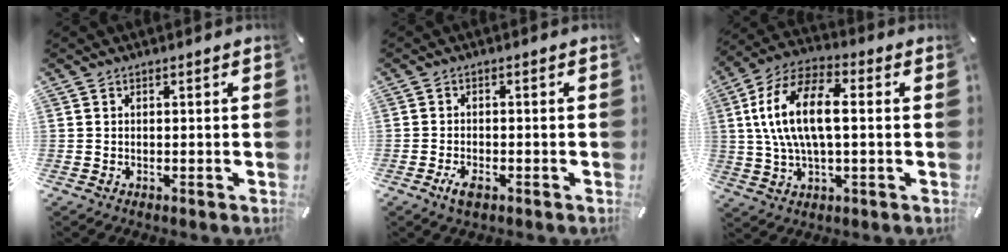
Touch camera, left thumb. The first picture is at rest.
{"total": 3.1, "force": [-1.7, 1.5, 2.1], "torque": [-0.047, 0.002, -0.032]}
{"total": 15.0, "force": [1.6, 7.3, 13.0], "torque": [-0.277, 0.004, 0.026]}